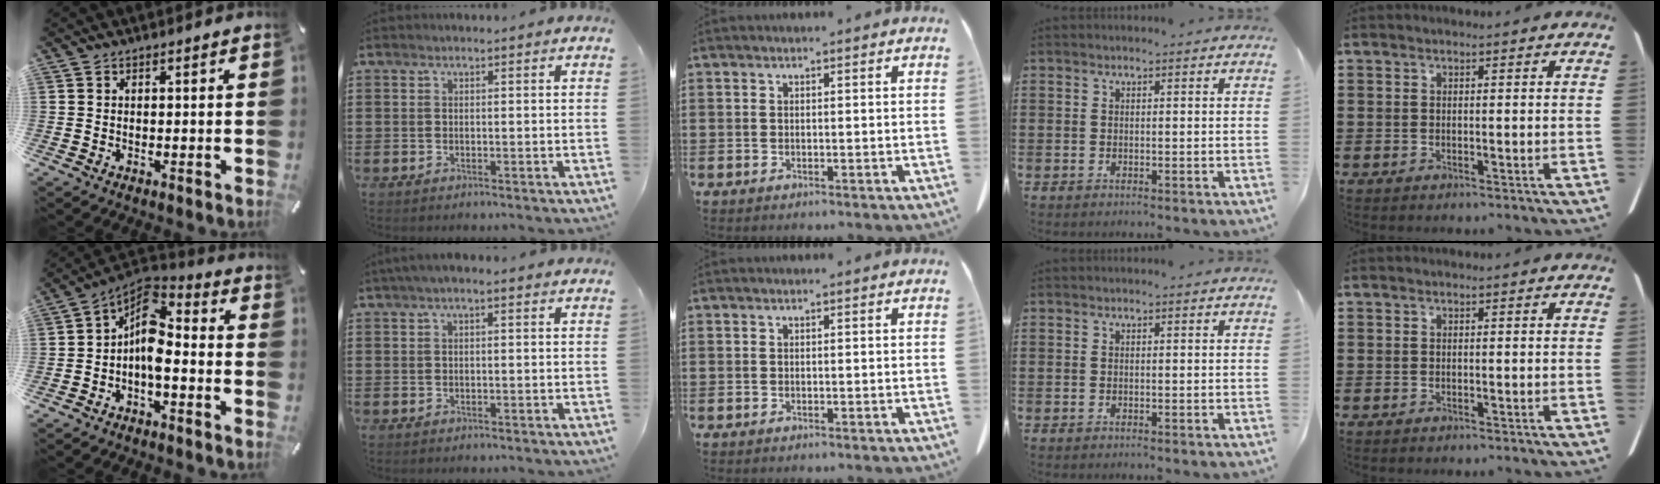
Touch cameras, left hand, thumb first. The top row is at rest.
{"thumb": {"total": 9.4, "force": [-2.0, 5.6, 7.3], "torque": [-0.133, -0.009, -0.042]}, "index": {"total": 1.4, "force": [0.2, 0.2, 1.4], "torque": [-0.024, -0.001, 0.004]}}